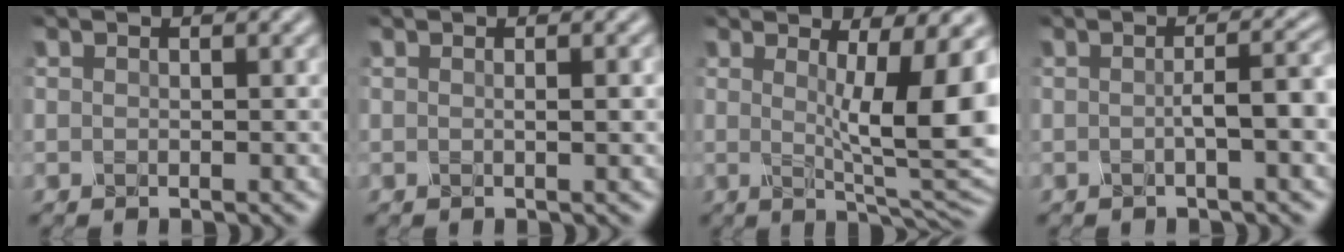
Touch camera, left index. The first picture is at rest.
{"total": 0.9, "force": [-0.2, -0.1, 0.8], "torque": [-0.018, 0.000, 0.000]}
{"total": 8.0, "force": [1.4, 1.6, 7.8], "torque": [-0.115, -0.012, 0.025]}
{"total": 3.1, "force": [-0.7, 0.5, 3.0], "torque": [-0.056, 0.007, -0.011]}